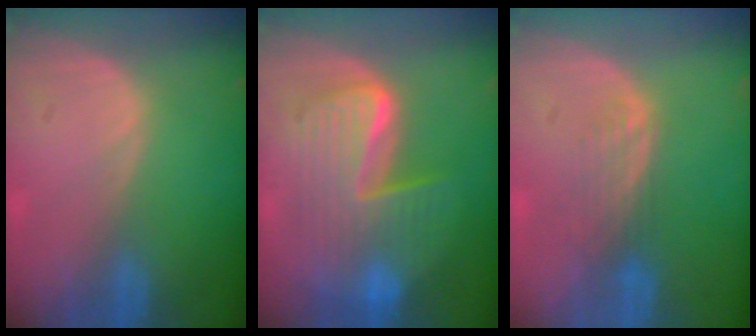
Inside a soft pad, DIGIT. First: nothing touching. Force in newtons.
{"total": 10.2, "press": 10.2, "slide": 0.9}
{"total": 3.3, "press": 2.8, "slide": 1.8}